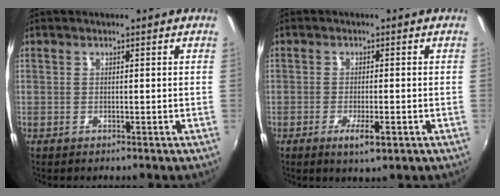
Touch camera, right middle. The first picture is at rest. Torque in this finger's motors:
{"motor_torque": [0.59, -0.64, 0.05, 0.02]}